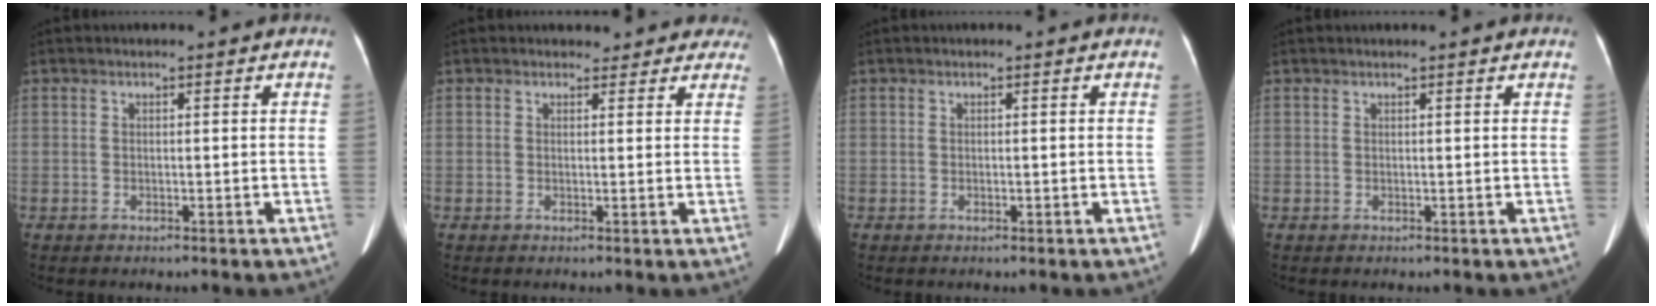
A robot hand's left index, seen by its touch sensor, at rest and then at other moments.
{"total": 5.8, "force": [5.1, 2.7, 0.1], "torque": [0.030, -0.003, 0.034]}
{"total": 0.0}
{"total": 2.3, "force": [2.0, 0.2, 1.0], "torque": [-0.012, 0.025, 0.022]}